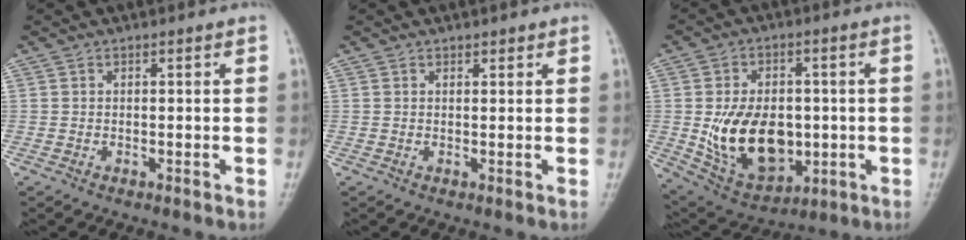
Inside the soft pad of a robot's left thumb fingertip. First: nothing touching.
{"total": 1.0, "force": [0.7, 0.5, 0.4], "torque": [0.003, -0.003, 0.008]}
{"total": 16.5, "force": [-1.7, 11.0, 12.2], "torque": [-0.168, -0.007, -0.003]}